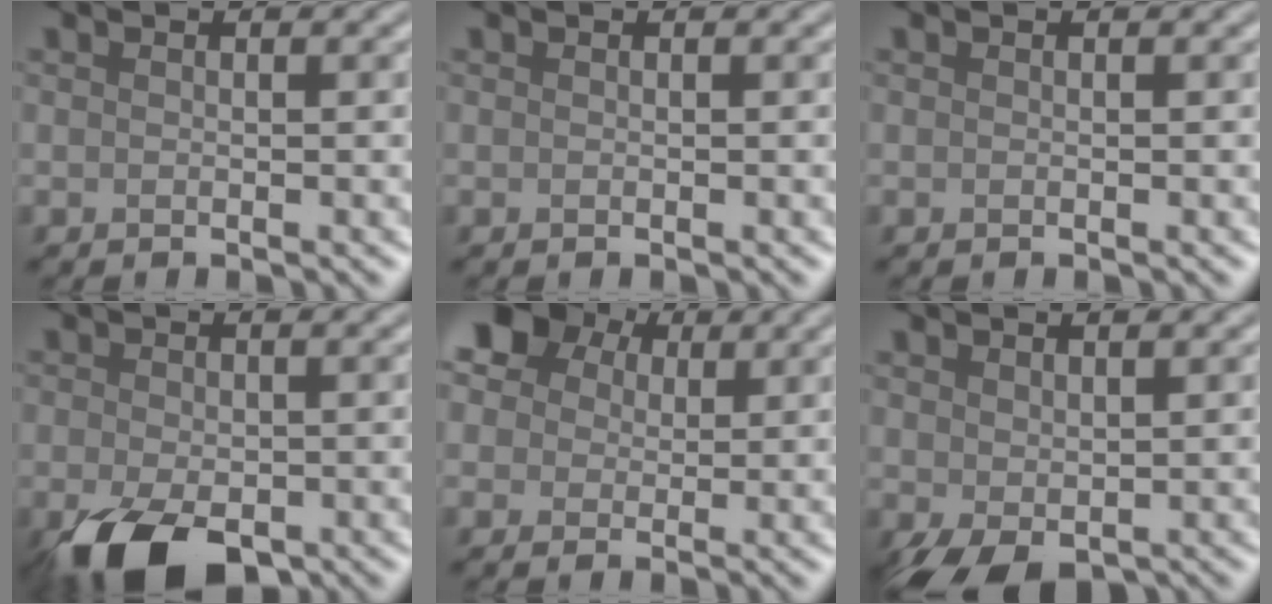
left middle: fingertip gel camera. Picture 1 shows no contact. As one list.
[{"total": 0.0}, {"total": 0.0}, {"total": 8.3, "force": [-4.1, 4.8, 5.5], "torque": [-0.112, -0.035, -0.058]}, {"total": 7.9, "force": [3.2, 6.2, 3.8], "torque": [-0.086, 0.030, 0.032]}, {"total": 3.1, "force": [-0.7, 1.9, 2.3], "torque": [-0.051, -0.007, -0.006]}]